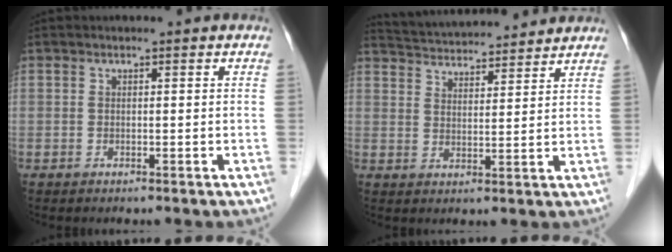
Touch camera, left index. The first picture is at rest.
{"total": 13.6, "force": [13.0, 1.7, 3.9], "torque": [-0.073, 0.030, 0.197]}